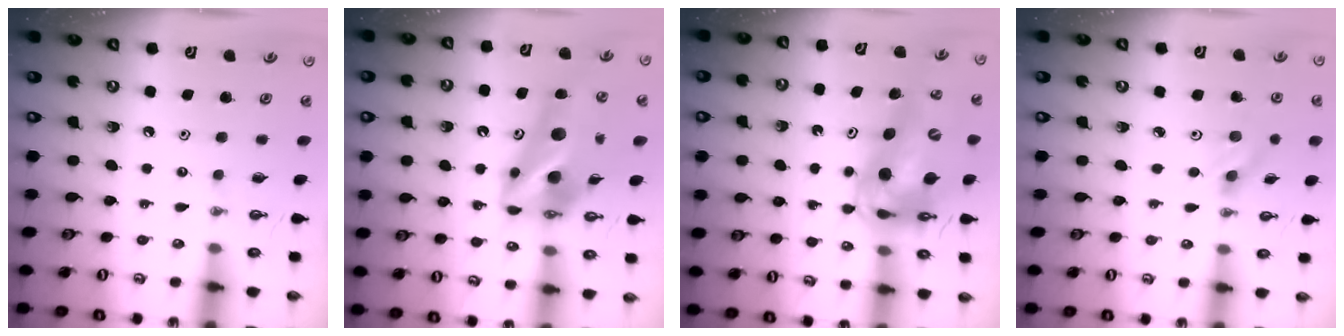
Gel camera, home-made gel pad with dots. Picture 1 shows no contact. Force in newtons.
{"total": 14.7, "press": 14.6, "slide": 1.5}
{"total": 16.1, "press": 16.1, "slide": 1.4}
{"total": 2.9, "press": 2.6, "slide": 1.4}